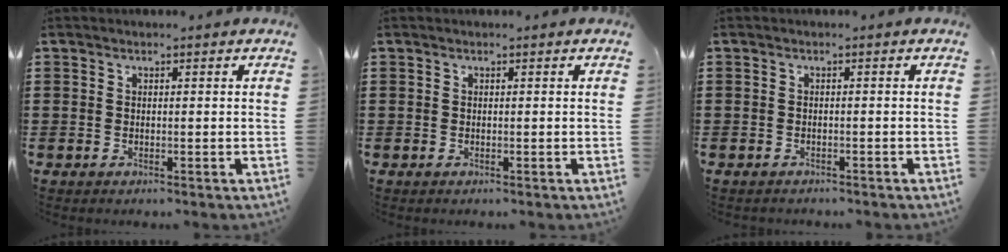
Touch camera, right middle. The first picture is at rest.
{"total": 0.0}
{"total": 0.6, "force": [-0.6, 0.0, 0.0], "torque": [-0.002, -0.001, -0.012]}